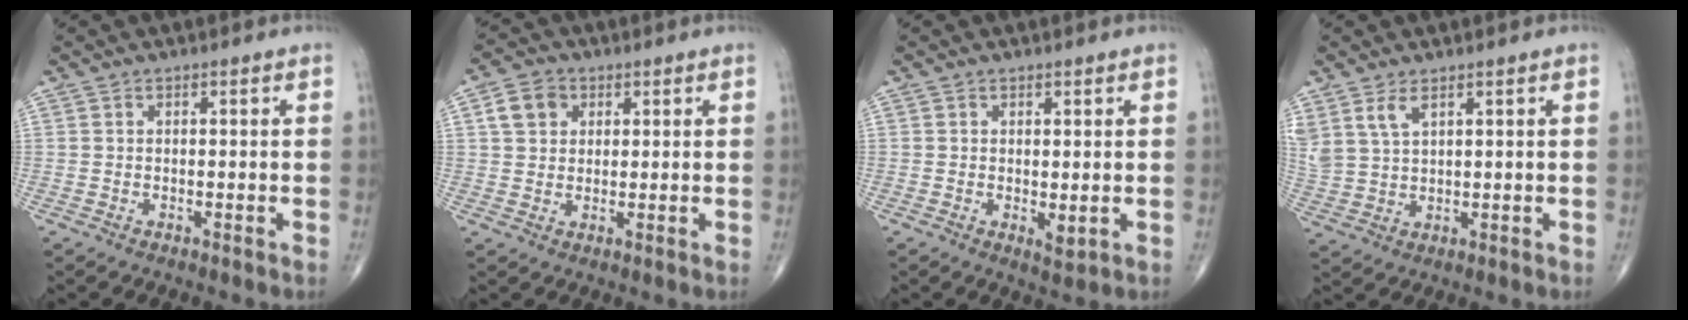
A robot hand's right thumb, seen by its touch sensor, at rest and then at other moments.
{"total": 5.5, "force": [1.8, 4.4, 2.7], "torque": [-0.033, 0.002, 0.030]}
{"total": 2.0, "force": [0.0, 0.8, 1.9], "torque": [-0.027, -0.008, 0.002]}
{"total": 5.7, "force": [3.4, 2.7, 3.7], "torque": [-0.079, -0.009, 0.080]}